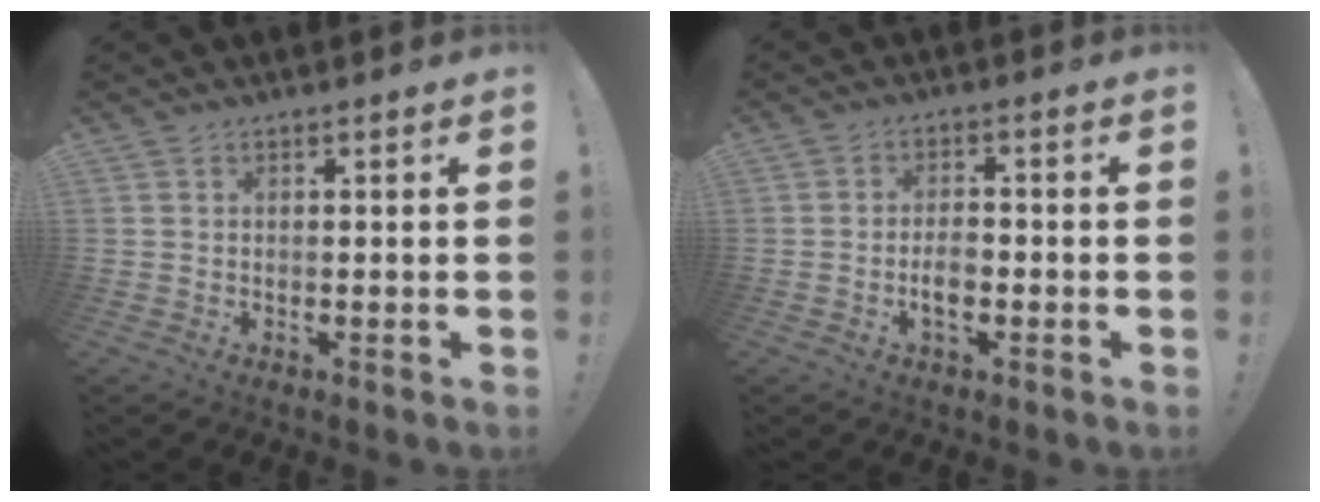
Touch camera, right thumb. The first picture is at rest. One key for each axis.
{"total": 4.9, "fx": -1.8, "fy": 2.4, "fz": 3.9, "tx": -0.070, "ty": 0.003, "tz": -0.034}